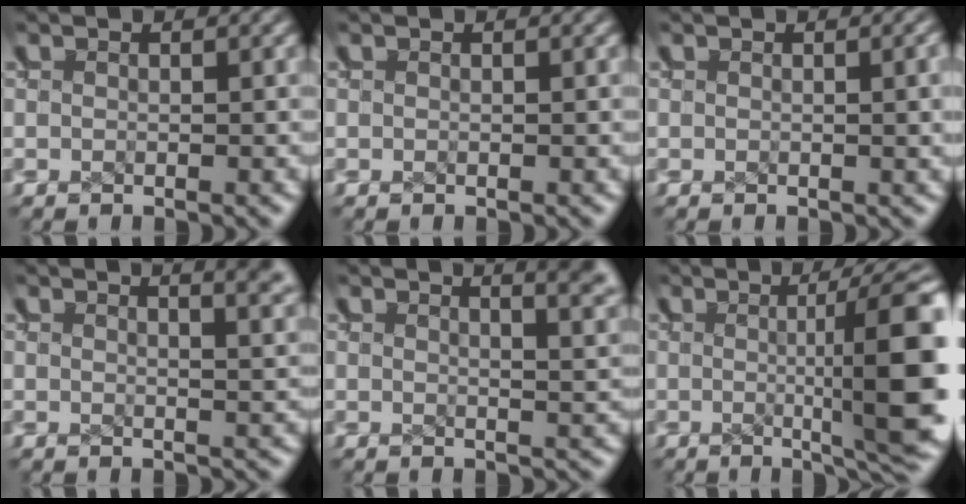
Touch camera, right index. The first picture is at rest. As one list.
[{"total": 0.0}, {"total": 0.5, "force": [0.2, -0.3, 0.3], "torque": [-0.008, 0.000, 0.008]}, {"total": 5.1, "force": [3.5, 1.6, 3.3], "torque": [-0.032, 0.014, 0.045]}, {"total": 6.7, "force": [4.2, 2.5, 4.6], "torque": [-0.041, 0.022, 0.051]}, {"total": 9.8, "force": [-2.6, 1.8, 9.3], "torque": [-0.079, 0.010, -0.036]}]